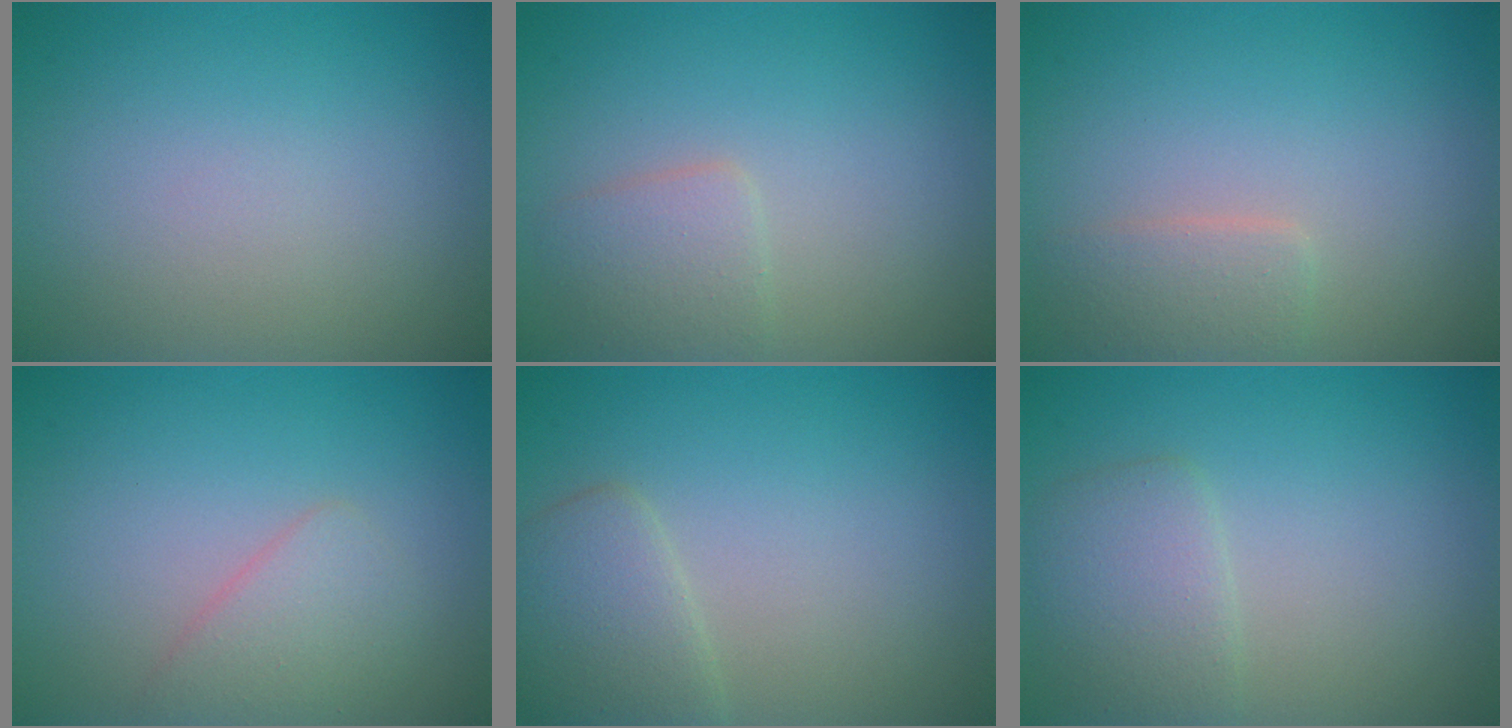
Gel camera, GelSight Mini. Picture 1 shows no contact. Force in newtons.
{"total": 2.2, "press": 2.2, "slide": 0.1}
{"total": 2.0, "press": 2.0, "slide": 0.1}
{"total": 2.1, "press": 2.1, "slide": 0.1}
{"total": 2.9, "press": 2.9, "slide": 0.2}
{"total": 2.7, "press": 2.7, "slide": 0.1}